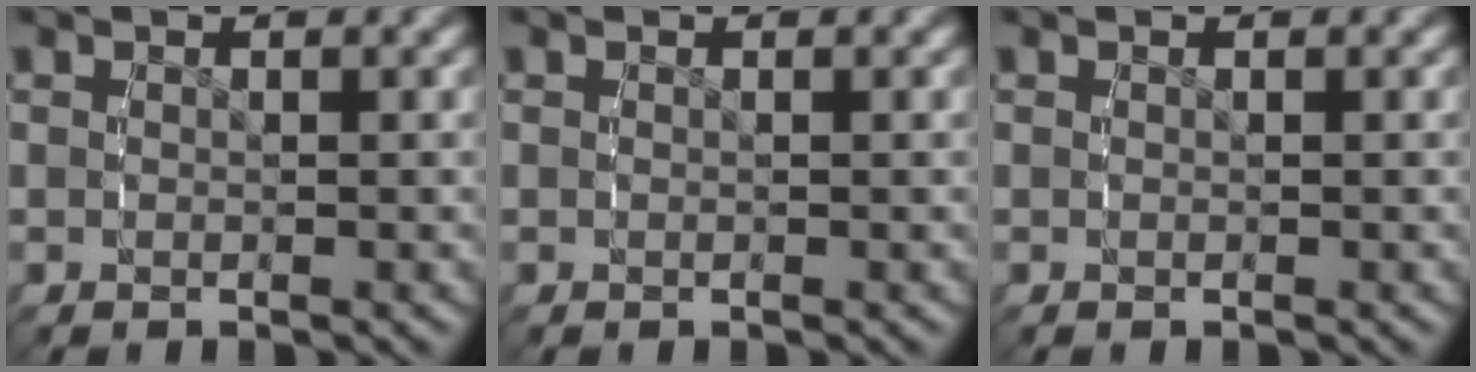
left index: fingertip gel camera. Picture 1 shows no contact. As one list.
[{"total": 0.0}, {"total": 0.0}]